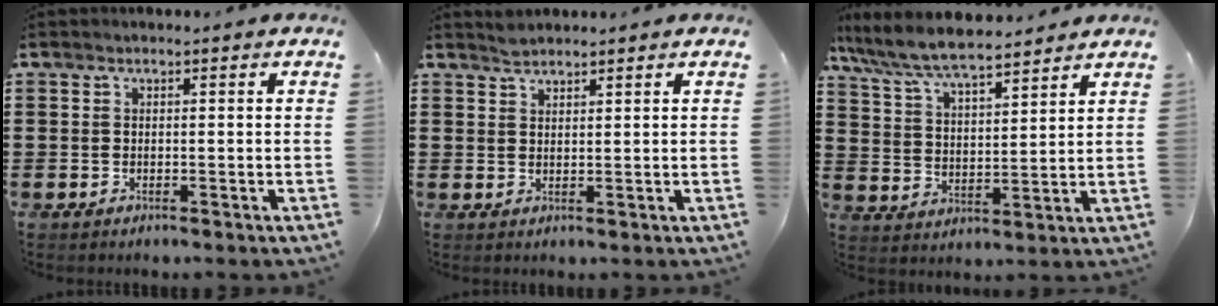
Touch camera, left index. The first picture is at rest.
{"total": 1.6, "force": [1.6, 0.2, 0.2], "torque": [-0.007, 0.000, 0.031]}
{"total": 7.4, "force": [6.7, 0.9, 2.9], "torque": [-0.083, -0.030, 0.118]}